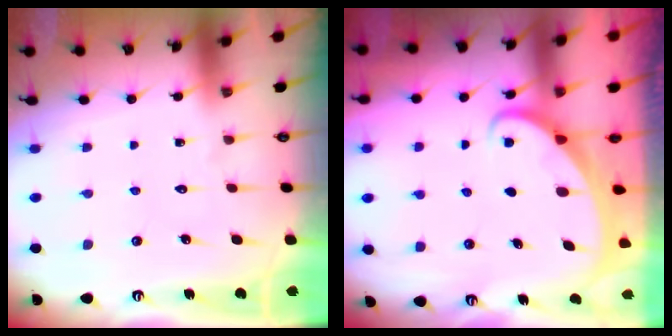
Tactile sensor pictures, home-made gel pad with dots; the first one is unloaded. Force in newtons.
{"total": 1.8, "press": 1.7, "slide": 0.2}